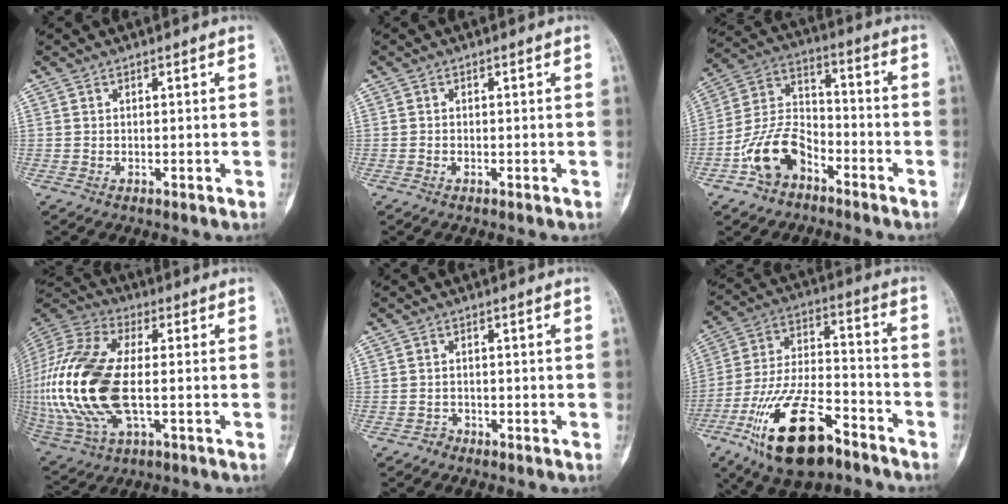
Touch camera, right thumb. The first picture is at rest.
{"total": 0.0}
{"total": 12.3, "force": [-6.3, 7.7, 7.2], "torque": [-0.129, 0.056, -0.126]}
{"total": 25.2, "force": [-1.9, 12.3, 21.9], "torque": [-0.510, -0.001, -0.026]}
{"total": 1.2, "force": [-0.9, 0.7, -0.2], "torque": [0.008, 0.004, -0.023]}
{"total": 20.5, "force": [-11.8, 8.5, 14.4], "torque": [-0.279, 0.062, -0.209]}